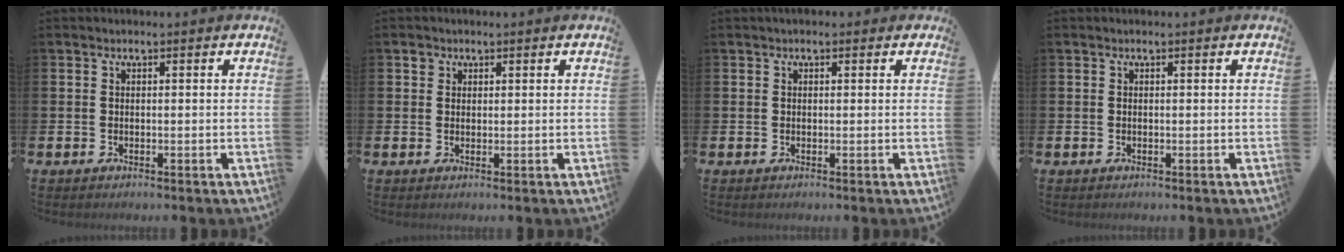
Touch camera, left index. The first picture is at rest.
{"total": 1.5, "force": [1.0, 1.1, 0.1], "torque": [0.015, 0.000, 0.015]}
{"total": 0.7, "force": [0.3, 0.5, 0.3], "torque": [-0.002, 0.007, 0.002]}
{"total": 0.0}